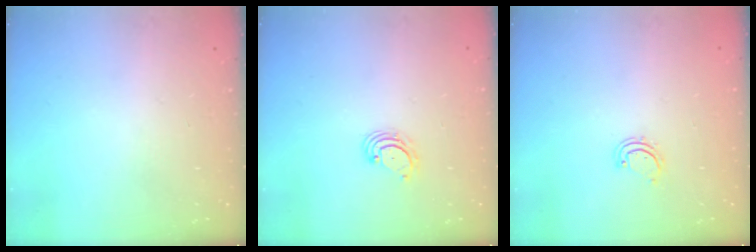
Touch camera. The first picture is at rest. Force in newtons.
{"total": 3.8, "press": 3.8, "slide": 0.5}
{"total": 2.5, "press": 2.5, "slide": 0.3}